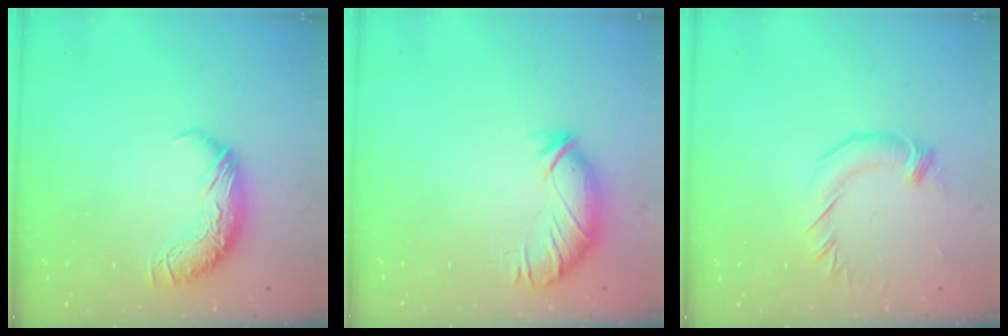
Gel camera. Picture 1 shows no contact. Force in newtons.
{"total": 3.4, "press": 3.0, "slide": 1.5}
{"total": 1.9, "press": 1.9, "slide": 0.1}